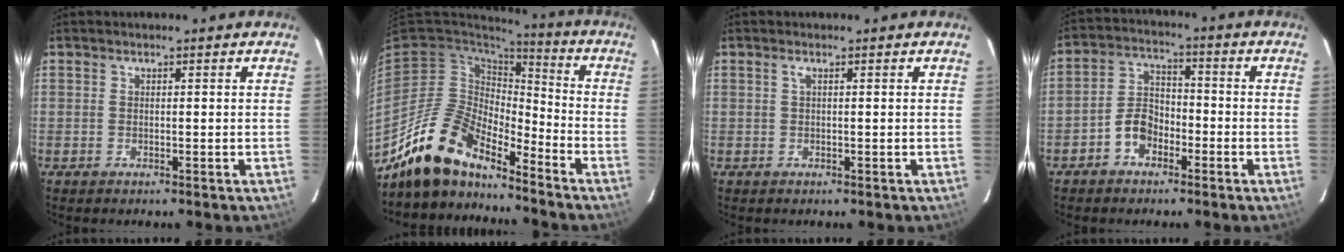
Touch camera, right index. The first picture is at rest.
{"total": 15.2, "force": [-13.1, 4.8, 6.2], "torque": [-0.128, 0.002, -0.250]}
{"total": 0.7, "force": [0.2, -0.2, 0.7], "torque": [-0.013, 0.003, 0.001]}
{"total": 6.1, "force": [-3.4, 4.1, 3.0], "torque": [-0.061, 0.024, -0.058]}